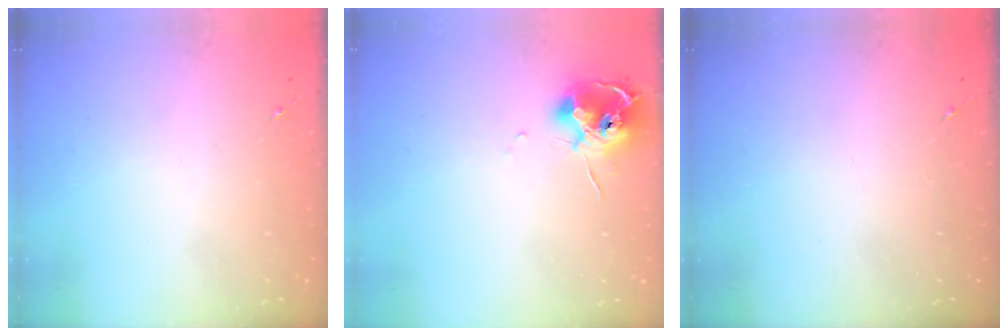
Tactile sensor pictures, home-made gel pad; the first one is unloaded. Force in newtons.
{"total": 10.6, "press": 10.5, "slide": 0.8}
{"total": 0.0}